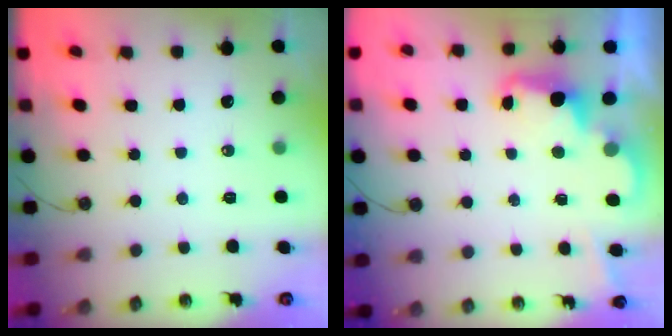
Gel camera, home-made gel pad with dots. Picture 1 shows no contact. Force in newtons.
{"total": 2.4, "press": 2.4, "slide": 0.6}